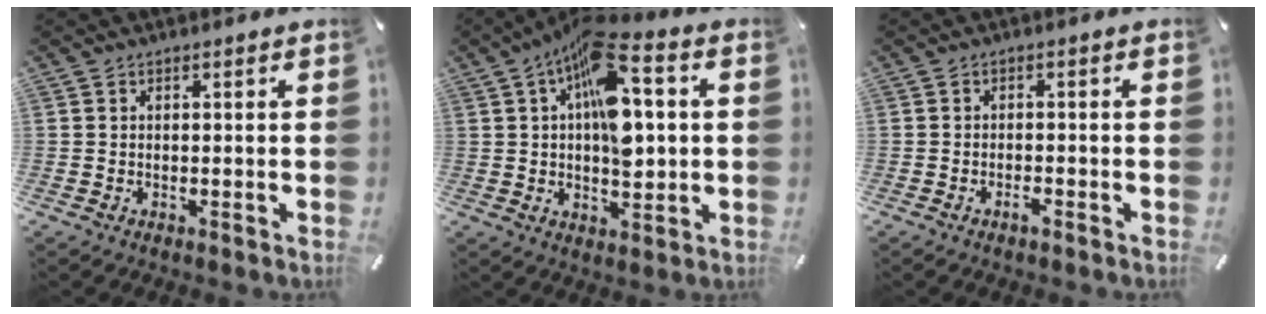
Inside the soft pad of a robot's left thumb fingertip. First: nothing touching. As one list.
[{"total": 15.3, "force": [4.1, 7.6, 12.7], "torque": [-0.200, -0.020, 0.066]}, {"total": 1.9, "force": [-1.2, 0.5, 1.3], "torque": [-0.024, 0.003, -0.023]}]